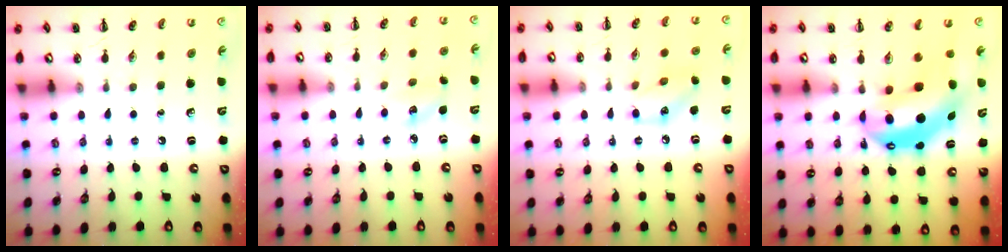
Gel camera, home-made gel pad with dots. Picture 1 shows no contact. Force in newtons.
{"total": 3.9, "press": 3.8, "slide": 1.0}
{"total": 7.3, "press": 7.3, "slide": 0.6}
{"total": 10.3, "press": 10.0, "slide": 2.6}